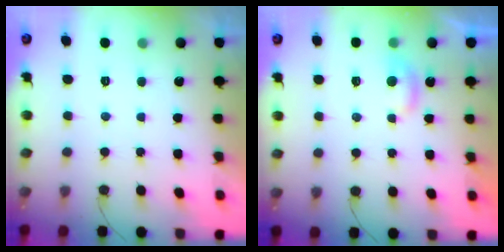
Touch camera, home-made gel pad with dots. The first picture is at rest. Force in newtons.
{"total": 3.6, "press": 3.6, "slide": 0.4}